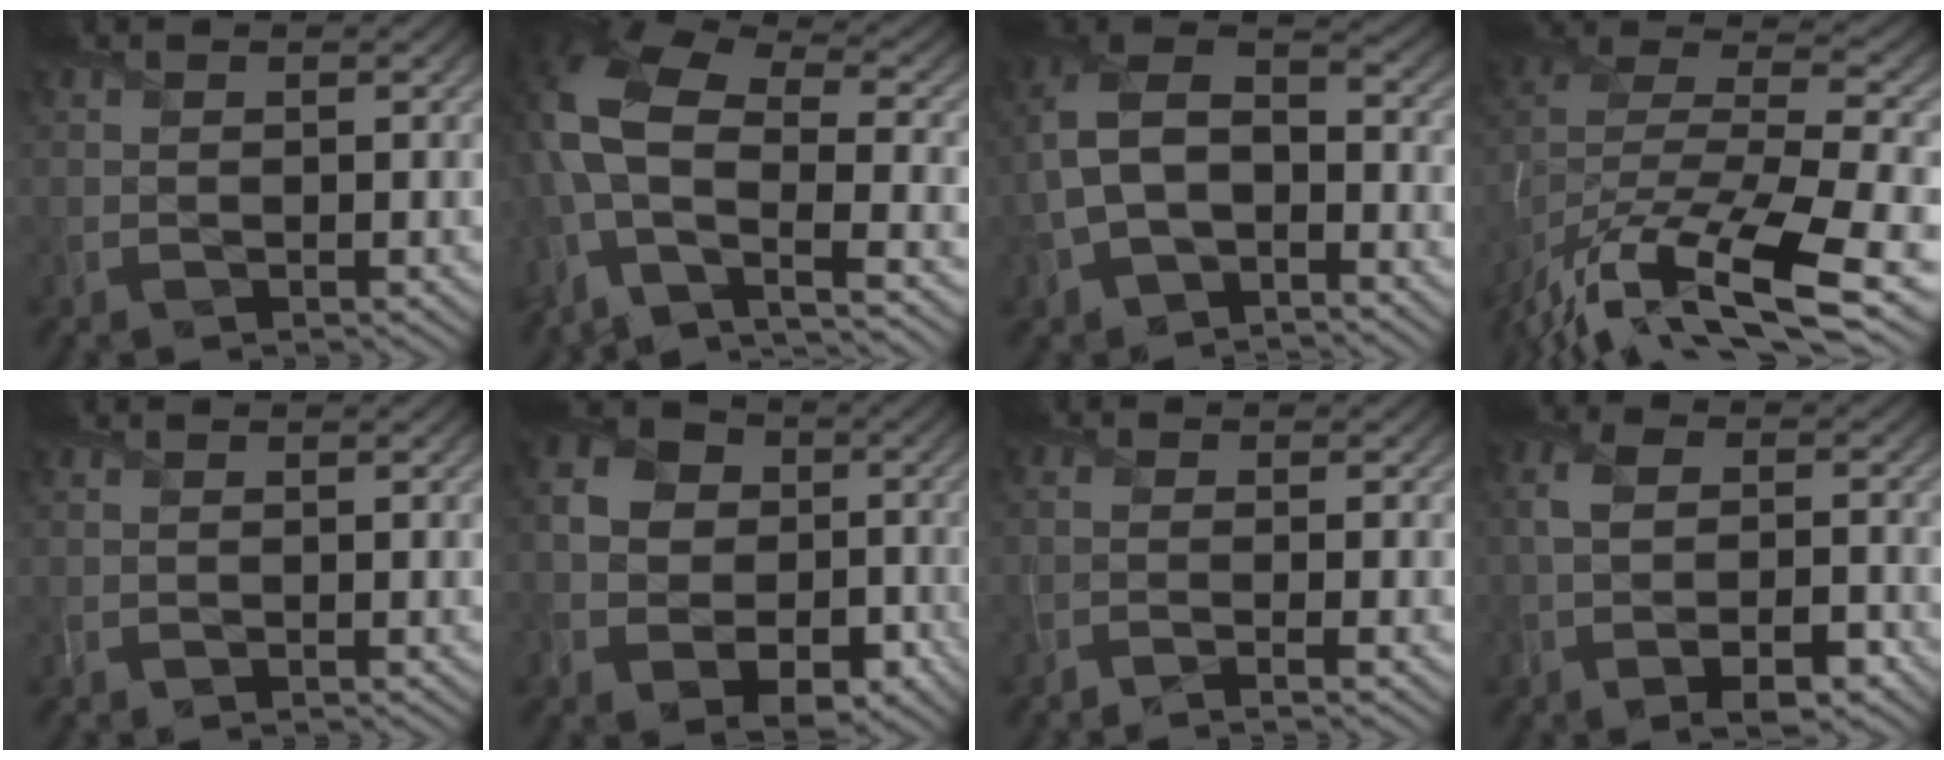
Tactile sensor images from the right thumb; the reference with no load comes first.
{"total": 15.0, "force": [-2.9, 8.7, 11.9], "torque": [-0.280, -0.022, -0.040]}
{"total": 10.7, "force": [-2.0, 6.4, 8.3], "torque": [-0.193, 0.002, -0.045]}
{"total": 17.1, "force": [-9.6, 6.0, 12.8], "torque": [-0.246, -0.001, -0.131]}
{"total": 0.0}
{"total": 12.2, "force": [-3.5, 9.6, 6.6], "torque": [-0.141, -0.046, -0.068]}
{"total": 2.5, "force": [-1.4, 0.4, 2.0], "torque": [-0.028, 0.002, -0.041]}
{"total": 7.4, "force": [-2.3, 3.7, 6.0], "torque": [-0.126, -0.007, -0.047]}